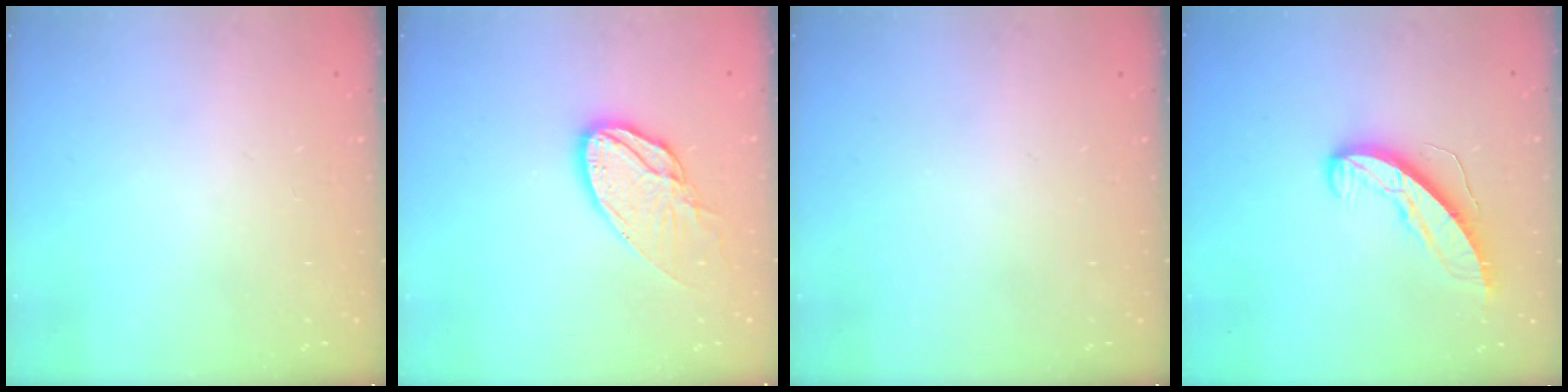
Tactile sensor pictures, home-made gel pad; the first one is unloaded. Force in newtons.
{"total": 12.9, "press": 12.9, "slide": 1.0}
{"total": 0.0}
{"total": 8.7, "press": 8.7, "slide": 0.6}